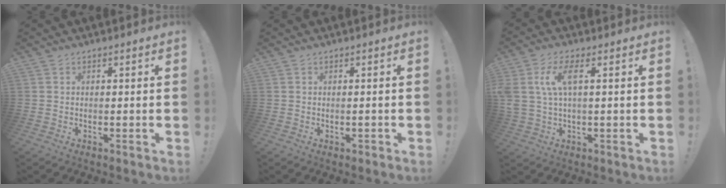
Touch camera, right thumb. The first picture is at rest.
{"total": 0.5, "force": [-0.5, 0.1, 0.2], "torque": [-0.012, 0.003, -0.006]}
{"total": 8.2, "force": [2.2, 3.2, 7.2], "torque": [-0.142, -0.004, 0.039]}